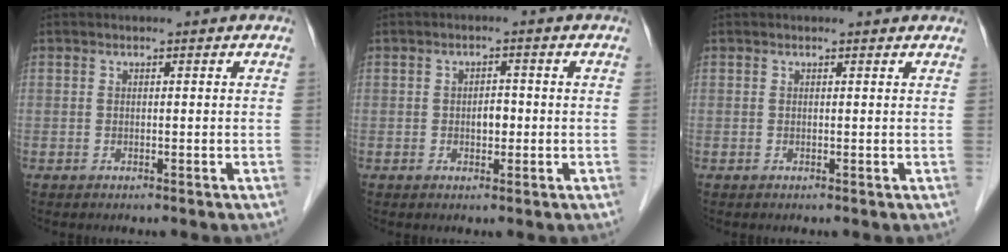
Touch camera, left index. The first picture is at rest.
{"total": 2.1, "force": [-0.4, 1.2, 1.6], "torque": [-0.024, 0.003, -0.004]}
{"total": 1.4, "force": [1.4, 0.3, 0.1], "torque": [-0.013, 0.006, 0.010]}